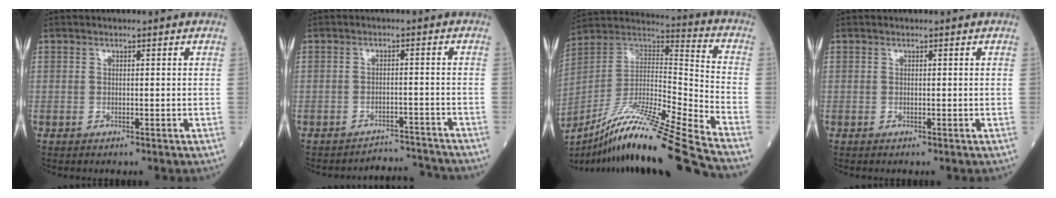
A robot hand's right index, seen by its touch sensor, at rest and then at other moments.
{"total": 5.6, "force": [-5.4, -0.5, -1.5], "torque": [0.025, 0.009, -0.078]}
{"total": 24.5, "force": [-19.5, -1.4, 14.7], "torque": [-0.252, -0.029, -0.344]}
{"total": 0.0}